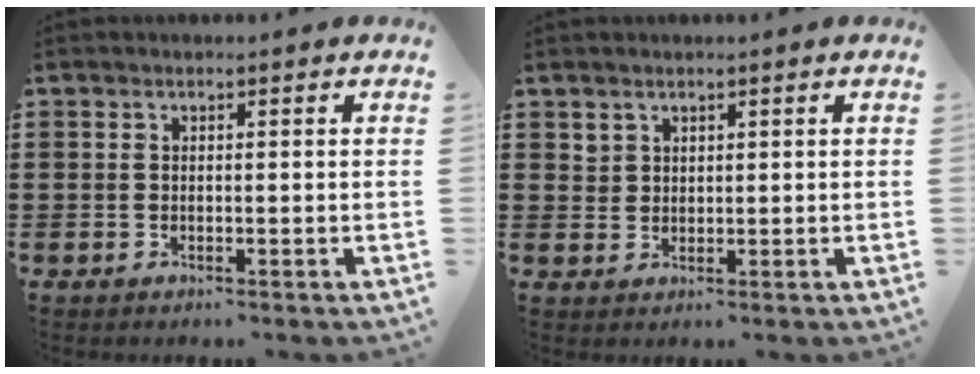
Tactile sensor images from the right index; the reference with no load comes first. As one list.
[{"total": 1.8, "force": [1.4, 1.2, 0.1], "torque": [-0.006, 0.003, 0.029]}]